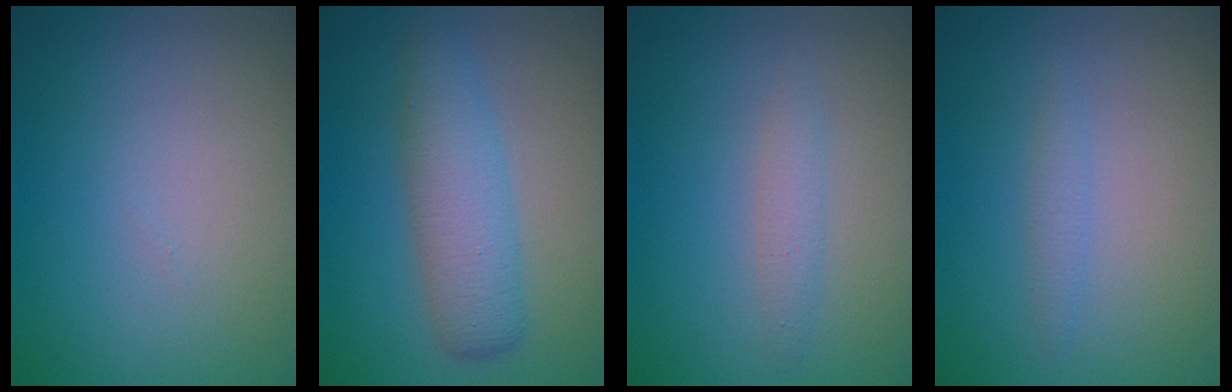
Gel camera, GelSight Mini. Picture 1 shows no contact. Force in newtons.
{"total": 4.2, "press": 4.2, "slide": 0.1}
{"total": 1.4, "press": 1.4, "slide": 0.0}
{"total": 1.0, "press": 1.0, "slide": 0.0}